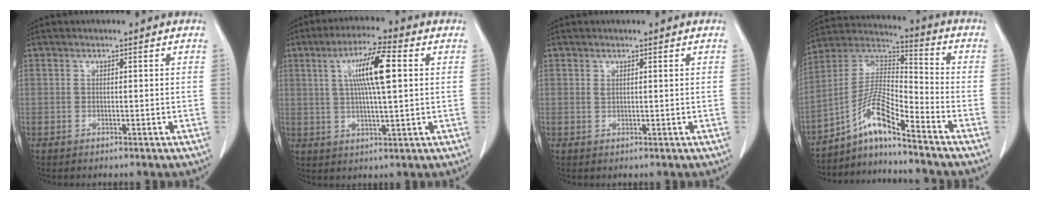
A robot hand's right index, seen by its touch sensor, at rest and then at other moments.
{"total": 9.8, "force": [2.4, 0.8, 9.5], "torque": [-0.175, 0.009, 0.041]}
{"total": 0.6, "force": [0.4, 0.1, 0.5], "torque": [-0.015, -0.001, 0.010]}
{"total": 10.2, "force": [-7.2, 0.2, 7.2], "torque": [-0.151, 0.014, -0.134]}